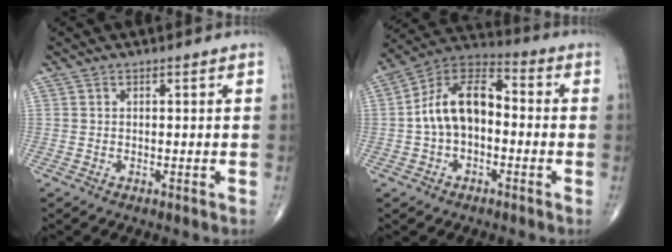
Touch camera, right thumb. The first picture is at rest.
{"total": 12.8, "force": [-0.9, 8.0, 10.0], "torque": [-0.165, 0.044, -0.031]}